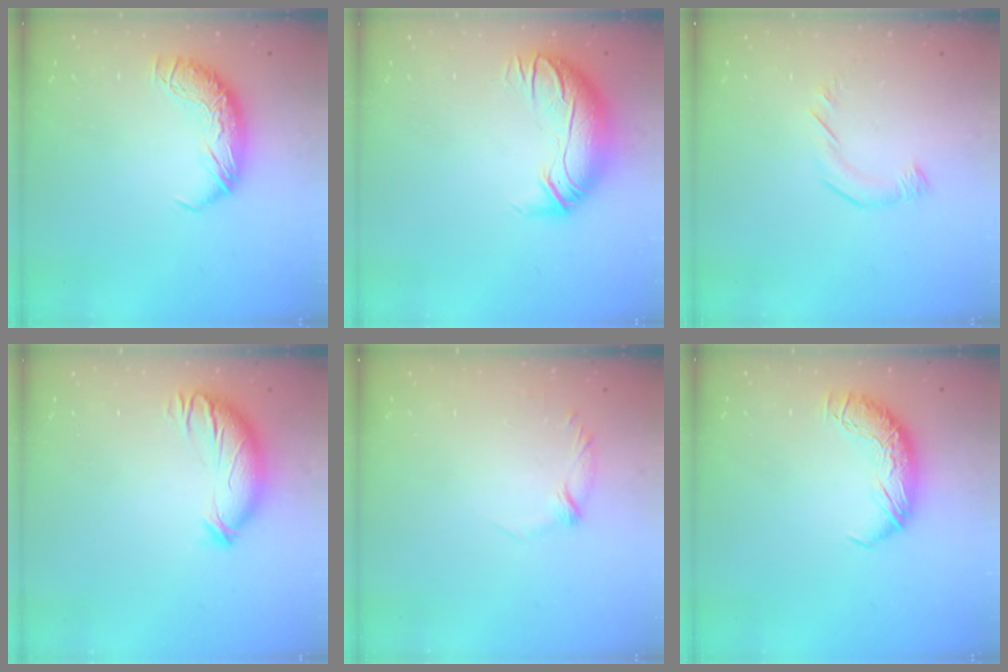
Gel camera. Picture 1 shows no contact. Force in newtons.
{"total": 3.0, "press": 0.4, "slide": 2.9}
{"total": 5.3, "press": 5.3, "slide": 0.2}
{"total": 3.7, "press": 2.9, "slide": 2.4}
{"total": 5.7, "press": 5.6, "slide": 1.0}
{"total": 0.0}